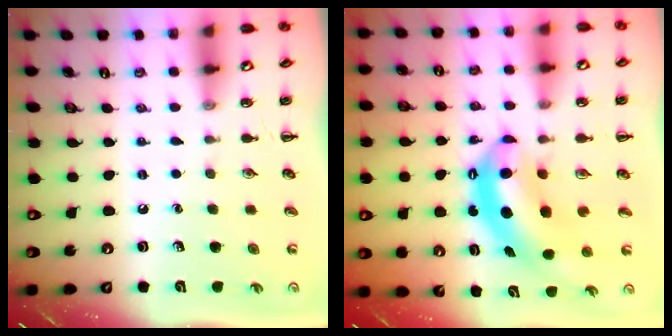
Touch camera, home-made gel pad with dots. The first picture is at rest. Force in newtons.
{"total": 7.1, "press": 6.9, "slide": 1.8}